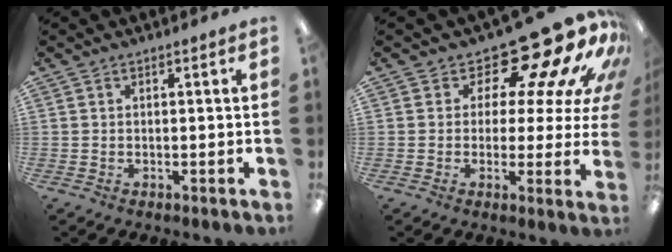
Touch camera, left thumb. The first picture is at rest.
{"total": 17.8, "force": [13.4, 6.5, 9.7], "torque": [-0.137, -0.109, 0.218]}